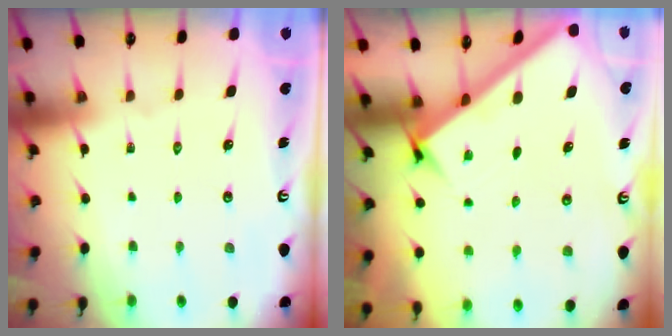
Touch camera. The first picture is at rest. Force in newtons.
{"total": 2.5, "press": 2.5, "slide": 0.3}